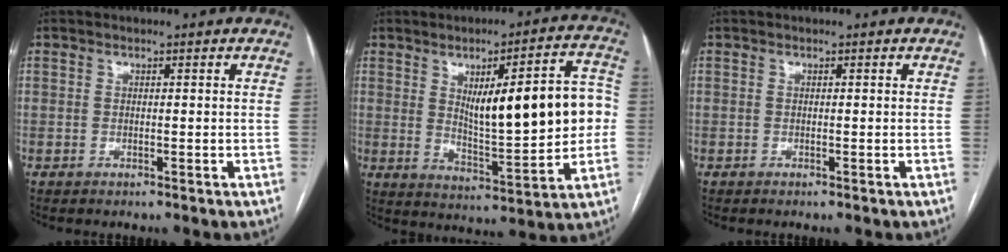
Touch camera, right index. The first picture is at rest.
{"total": 16.3, "force": [1.8, 4.0, 15.7], "torque": [-0.220, 0.022, 0.039]}
{"total": 0.0}